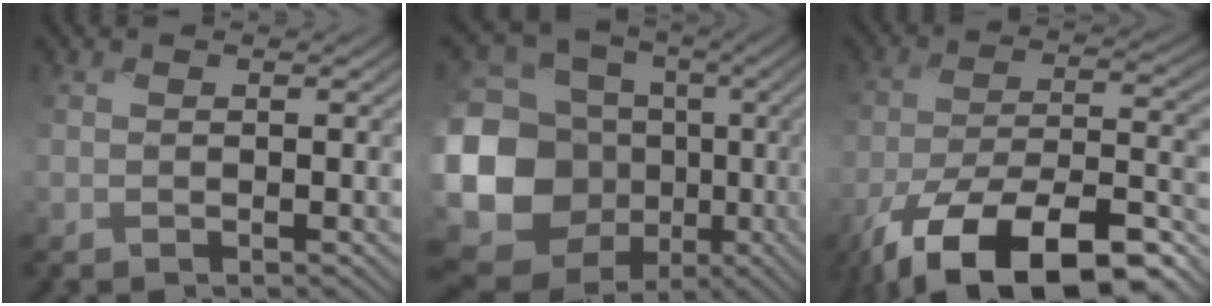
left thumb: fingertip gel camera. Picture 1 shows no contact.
{"total": 18.9, "force": [-3.8, 16.1, 9.1], "torque": [-0.266, -0.028, -0.075]}
{"total": 17.1, "force": [-12.1, 5.5, 10.8], "torque": [-0.212, -0.026, -0.201]}